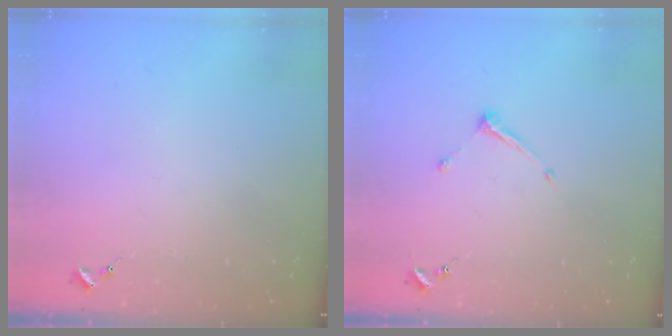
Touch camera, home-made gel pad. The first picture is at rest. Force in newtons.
{"total": 6.6, "press": 6.6, "slide": 0.3}